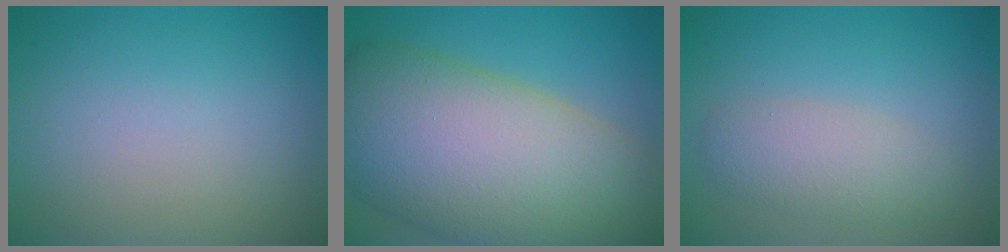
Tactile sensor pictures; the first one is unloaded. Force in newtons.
{"total": 17.3, "press": 17.3, "slide": 1.2}
{"total": 3.2, "press": 3.2, "slide": 0.1}